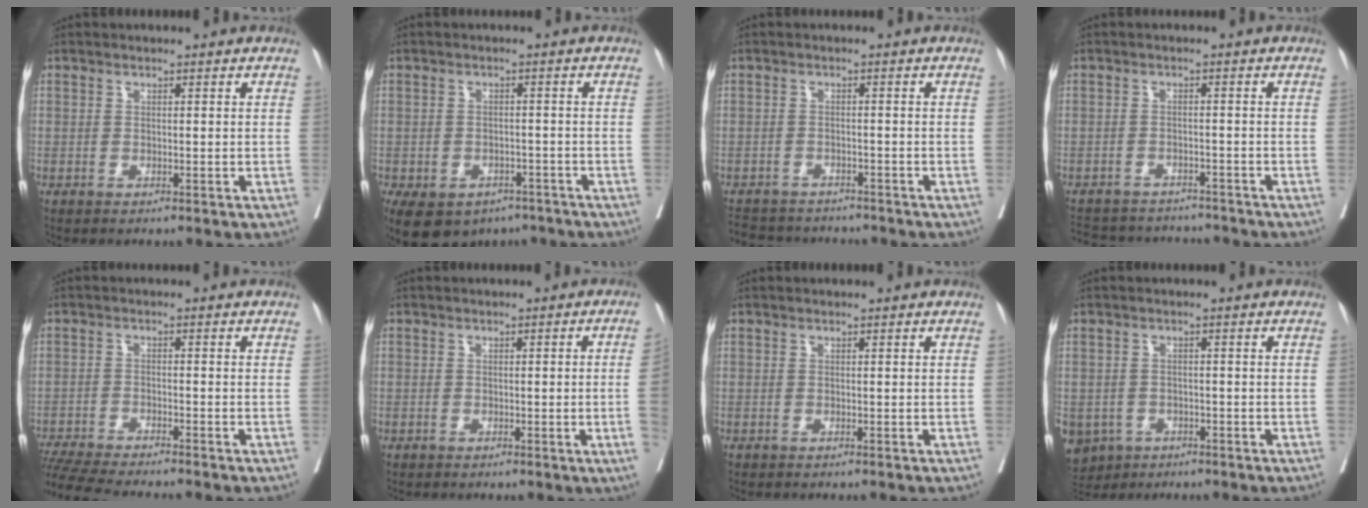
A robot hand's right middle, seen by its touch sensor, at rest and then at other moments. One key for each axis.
{"total": 13.8, "fx": -8.7, "fy": 9.0, "fz": 5.8, "tx": -0.148, "ty": -0.005, "tz": -0.108}
{"total": 7.8, "fx": -7.3, "fy": 2.6, "fz": 1.3, "tx": -0.018, "ty": 0.009, "tz": -0.100}
{"total": 11.7, "fx": -10.8, "fy": 3.7, "fz": 2.6, "tx": -0.055, "ty": 0.014, "tz": -0.142}
{"total": 10.4, "fx": -9.4, "fy": -0.3, "fz": 4.3, "tx": -0.066, "ty": -0.017, "tz": -0.156}
{"total": 3.6, "fx": -0.4, "fy": -0.4, "fz": 3.6, "tx": -0.045, "ty": 0.003, "tz": -0.001}
{"total": 0.0}
{"total": 10.2, "fx": -5.3, "fy": 8.0, "fz": 3.3, "tx": -0.100, "ty": -0.006, "tz": -0.071}